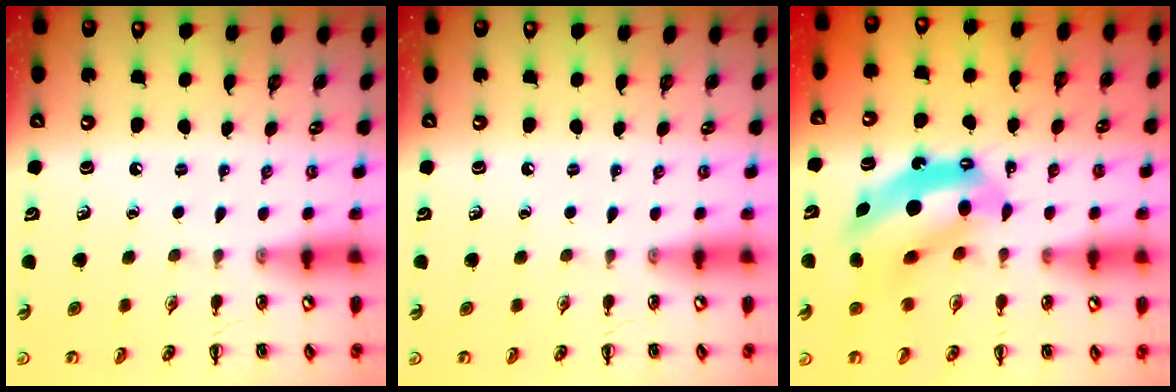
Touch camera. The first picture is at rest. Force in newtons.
{"total": 0.0}
{"total": 12.6, "press": 12.2, "slide": 3.3}